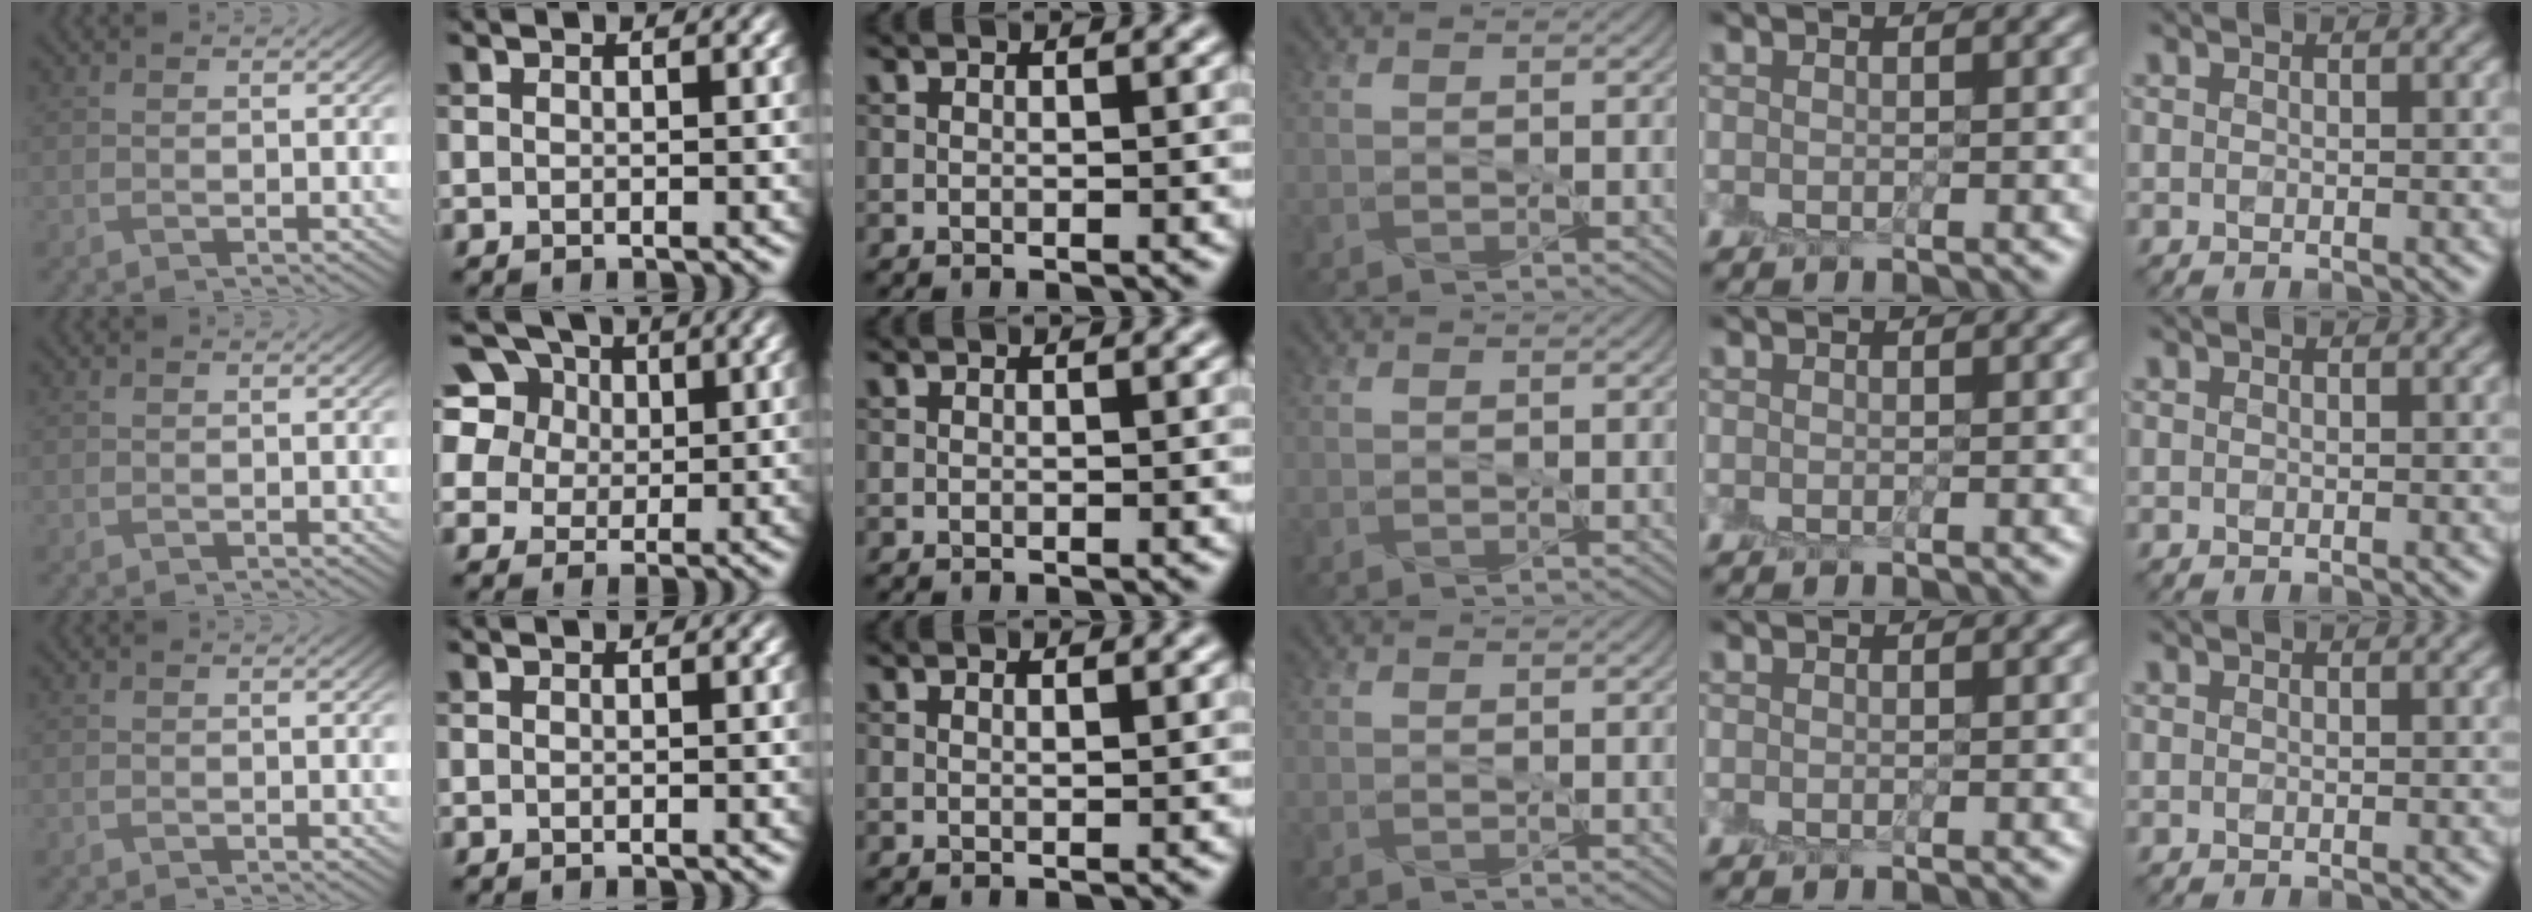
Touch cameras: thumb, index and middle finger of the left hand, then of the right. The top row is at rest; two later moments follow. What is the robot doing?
{"motion": "peel", "object": "sticky note"}